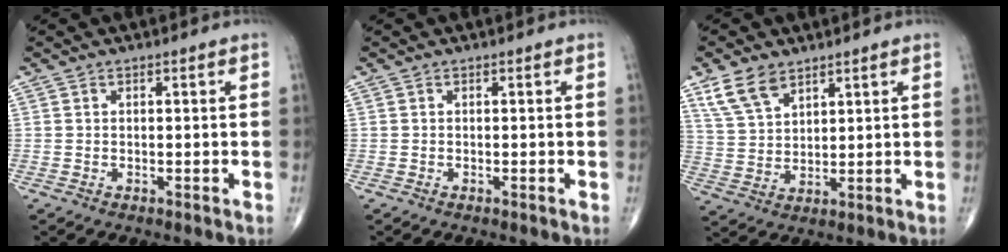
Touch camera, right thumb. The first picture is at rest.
{"total": 0.0}
{"total": 7.6, "force": [5.0, 4.1, 4.0], "torque": [-0.068, -0.019, 0.107]}